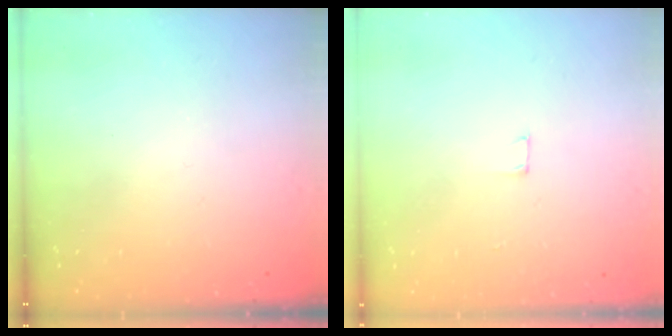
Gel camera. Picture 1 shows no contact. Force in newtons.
{"total": 2.5, "press": 2.5, "slide": 0.2}